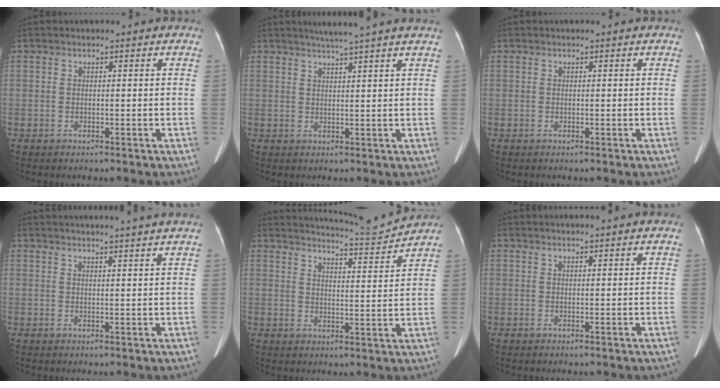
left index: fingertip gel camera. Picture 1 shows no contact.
{"total": 5.8, "force": [4.8, -1.3, 3.0], "torque": [-0.043, 0.010, 0.063]}
{"total": 0.0}
{"total": 9.7, "force": [8.9, -1.6, 3.4], "torque": [-0.041, 0.000, 0.097]}
{"total": 8.1, "force": [7.9, -1.8, 0.4], "torque": [-0.025, -0.028, 0.119]}
{"total": 3.6, "force": [3.4, -0.6, 1.2], "torque": [-0.016, 0.018, 0.040]}